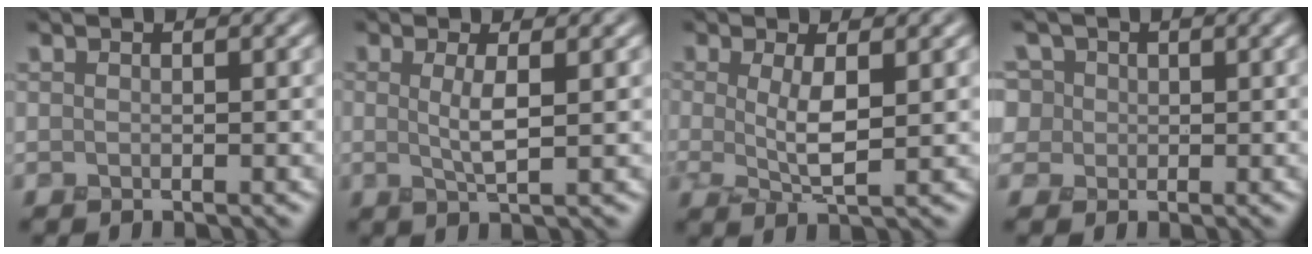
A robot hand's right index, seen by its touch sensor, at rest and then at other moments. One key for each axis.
{"total": 1.9, "fx": 0.2, "fy": 0.4, "fz": 1.9, "tx": -0.033, "ty": -0.007, "tz": 0.006}
{"total": 2.8, "fx": 0.2, "fy": 0.5, "fz": 2.7, "tx": -0.057, "ty": -0.010, "tz": 0.010}
{"total": 4.9, "fx": 2.0, "fy": 4.1, "fz": 1.7, "tx": -0.039, "ty": 0.019, "tz": 0.019}